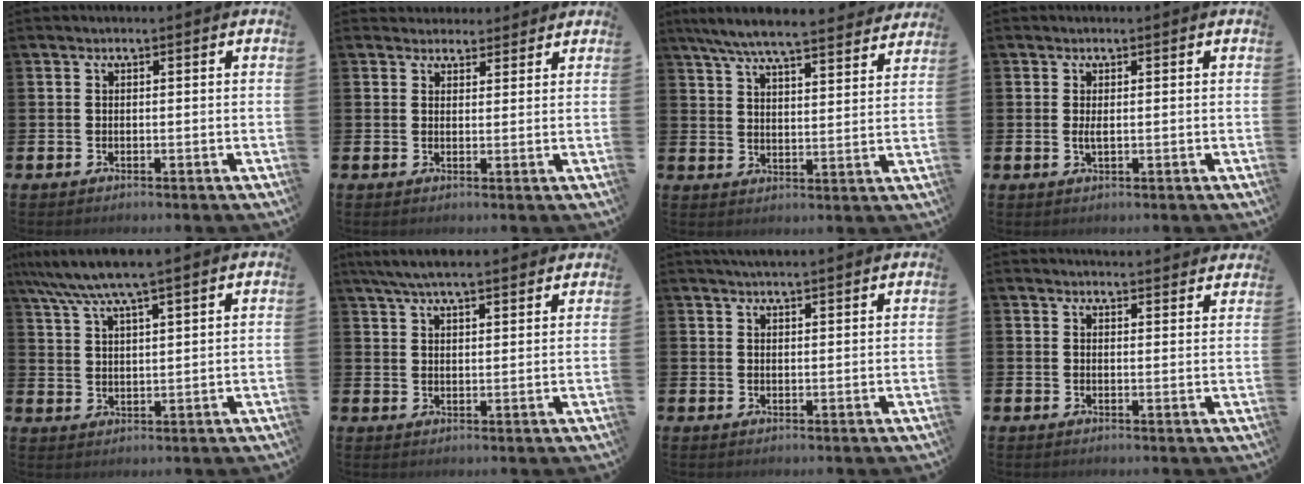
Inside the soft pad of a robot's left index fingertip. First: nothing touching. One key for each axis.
{"total": 3.0, "fx": 2.8, "fy": 1.1, "fz": -0.3, "tx": 0.013, "ty": -0.012, "tz": 0.050}
{"total": 7.4, "fx": 6.9, "fy": 0.8, "fz": 2.5, "tx": -0.065, "ty": -0.041, "tz": 0.121}
{"total": 1.2, "fx": 0.2, "fy": 0.3, "fz": 1.1, "tx": -0.017, "ty": -0.001, "tz": 0.002}
{"total": 6.8, "fx": 6.0, "fy": 0.4, "fz": 3.1, "tx": -0.079, "ty": -0.019, "tz": 0.107}
{"total": 5.8, "fx": 5.4, "fy": 0.9, "fz": 2.0, "tx": -0.047, "ty": -0.017, "tz": 0.098}
{"total": 3.1, "fx": 3.1, "fy": 0.0, "fz": 0.5, "tx": -0.003, "ty": -0.015, "tz": 0.054}
{"total": 3.3, "fx": 3.3, "fy": 0.1, "fz": -0.2, "tx": 0.010, "ty": -0.026, "tz": 0.057}